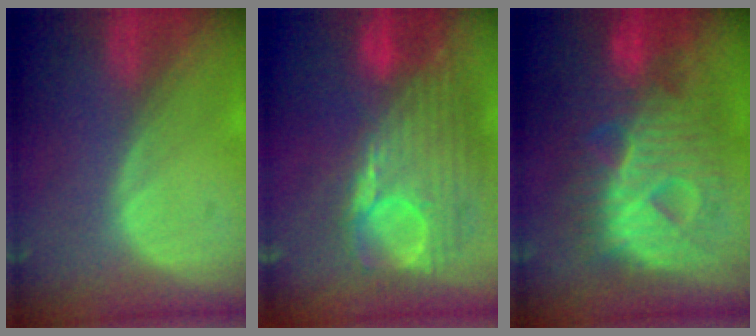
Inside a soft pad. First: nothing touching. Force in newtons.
{"total": 12.8, "press": 10.8, "slide": 6.9}
{"total": 12.7, "press": 12.6, "slide": 1.3}